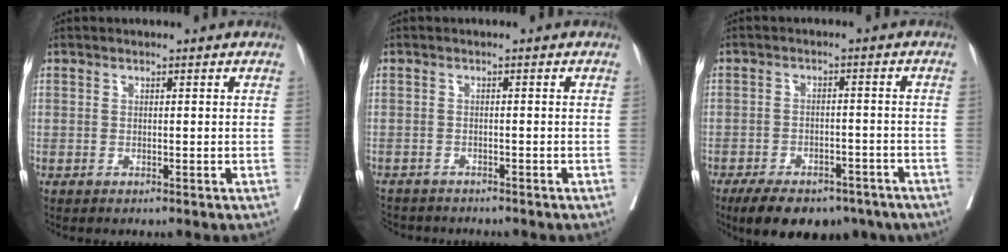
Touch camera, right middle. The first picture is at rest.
{"total": 5.9, "force": [-5.4, 2.2, 1.0], "torque": [-0.023, -0.007, -0.081]}
{"total": 14.6, "force": [-10.2, 7.2, 7.5], "torque": [-0.133, -0.006, -0.140]}